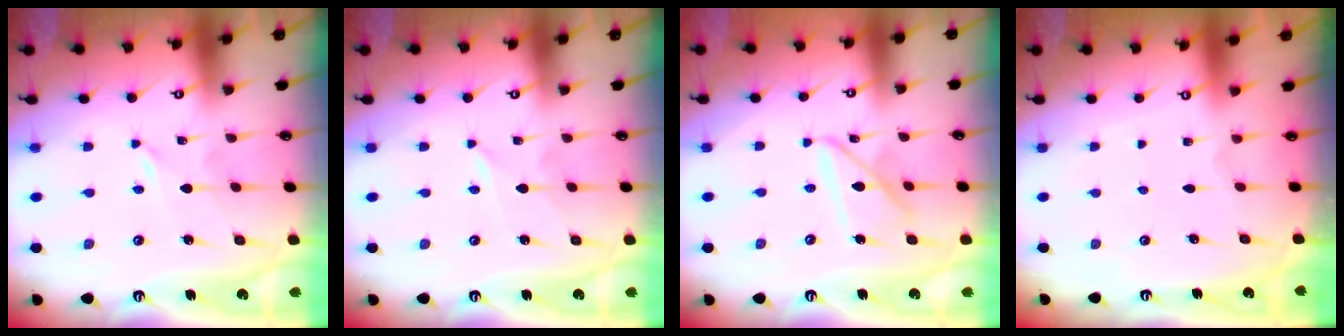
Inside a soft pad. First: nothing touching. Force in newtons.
{"total": 1.4, "press": 1.3, "slide": 0.3}
{"total": 12.1, "press": 12.1, "slide": 1.2}
{"total": 0.0}